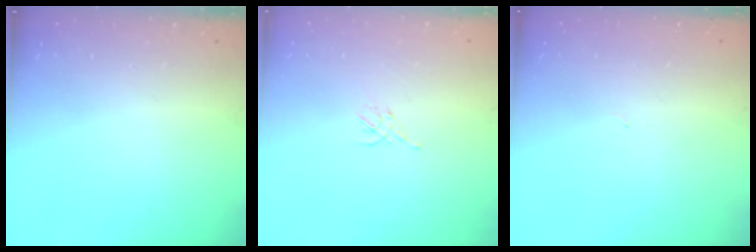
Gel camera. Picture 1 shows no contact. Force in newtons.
{"total": 1.5, "press": 1.4, "slide": 0.6}
{"total": 0.8, "press": 0.8, "slide": 0.1}